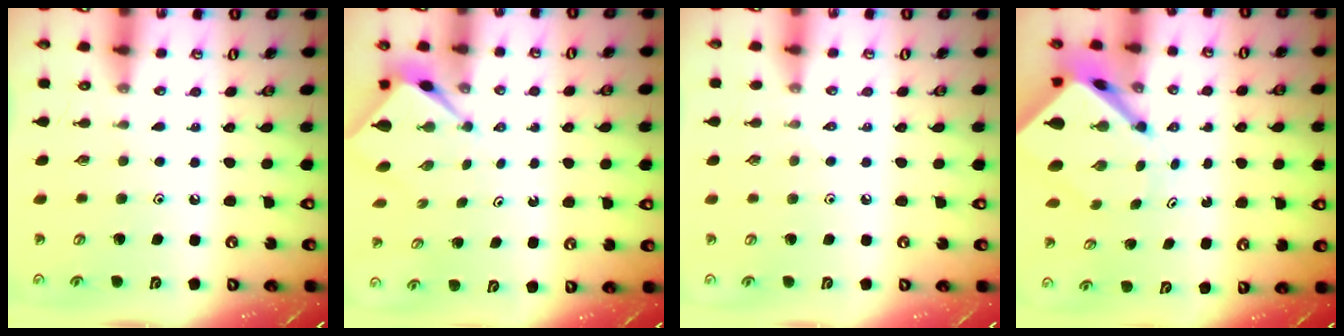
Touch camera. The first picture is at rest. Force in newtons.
{"total": 2.5, "press": 2.5, "slide": 0.1}
{"total": 0.0}
{"total": 7.2, "press": 7.2, "slide": 0.5}